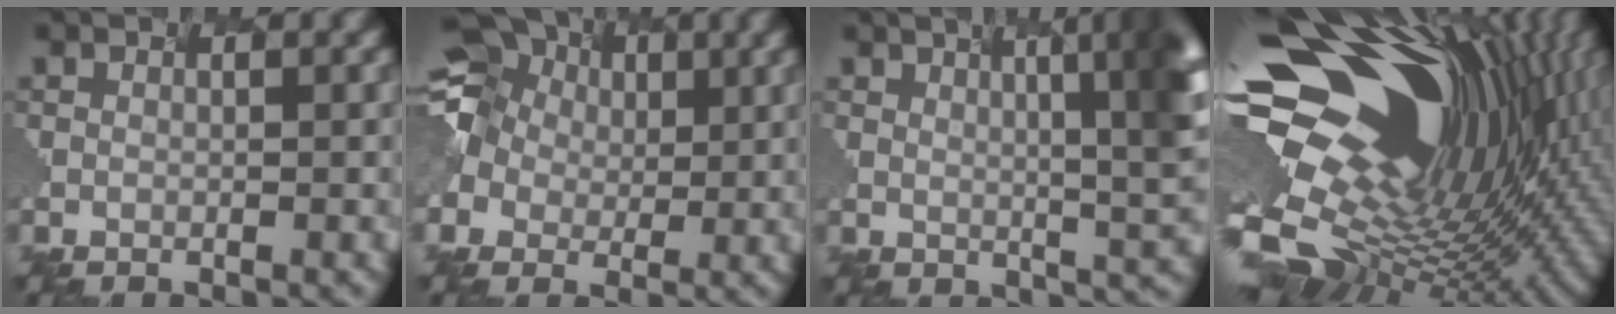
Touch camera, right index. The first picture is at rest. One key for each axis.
{"total": 11.3, "fx": 2.8, "fy": 9.8, "fz": 5.0, "tx": -0.132, "ty": 0.036, "tz": 0.021}
{"total": 7.2, "fx": 2.9, "fy": 1.7, "fz": 6.4, "tx": -0.082, "ty": 0.014, "tz": 0.049}
{"total": 19.1, "fx": -0.1, "fy": 11.8, "fz": 15.0, "tx": -0.281, "ty": 0.018, "tz": 0.011}